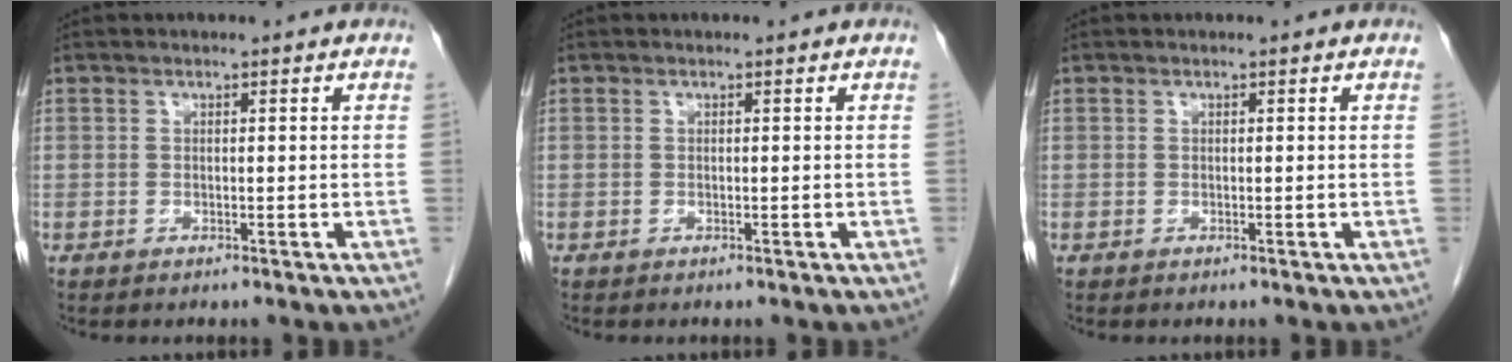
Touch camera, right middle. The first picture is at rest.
{"total": 0.0}
{"total": 0.0}